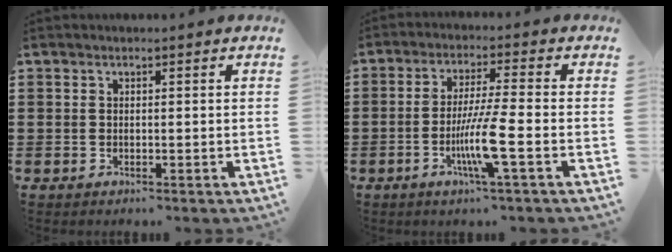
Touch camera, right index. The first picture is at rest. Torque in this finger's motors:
{"motor_torque": [1.90, 0.24, 0.51, 0.12]}